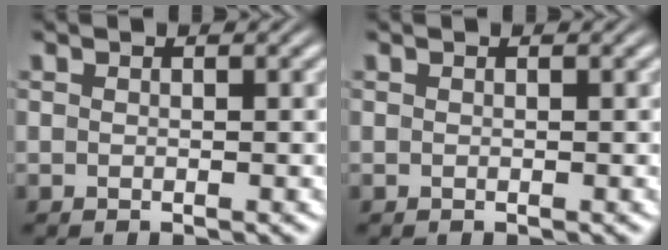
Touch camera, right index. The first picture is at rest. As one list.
[{"total": 0.0}]